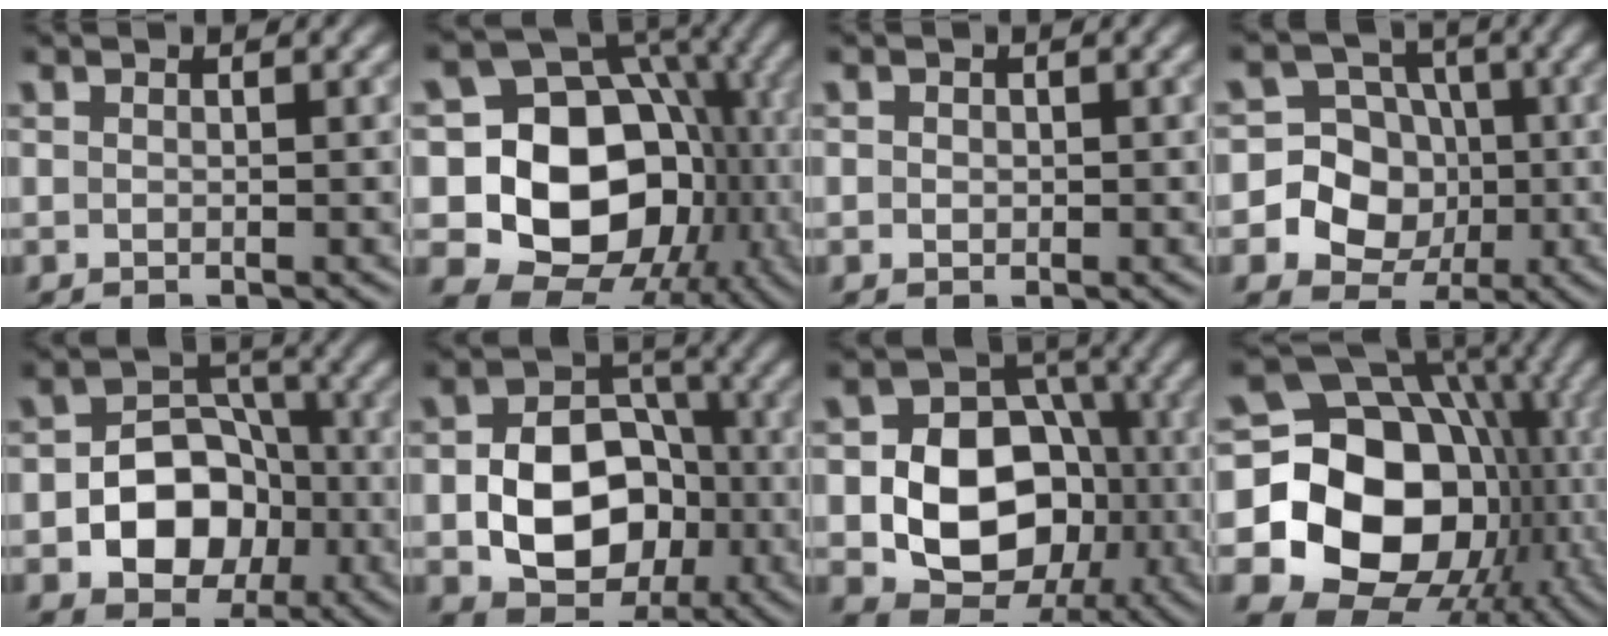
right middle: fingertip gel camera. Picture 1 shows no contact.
{"total": 16.2, "force": [-2.3, 13.3, 9.0], "torque": [-0.127, -0.009, -0.052]}
{"total": 0.6, "force": [0.0, 0.5, 0.2], "torque": [-0.003, -0.002, -0.001]}
{"total": 9.2, "force": [-1.1, 8.7, 2.6], "torque": [-0.065, 0.026, -0.045]}
{"total": 7.5, "force": [-2.2, 5.7, 4.4], "torque": [-0.051, 0.003, -0.047]}
{"total": 9.4, "force": [-2.2, 6.9, 6.0], "torque": [-0.091, 0.000, -0.042]}
{"total": 11.1, "force": [-1.9, 8.6, 6.7], "torque": [-0.099, 0.000, -0.042]}
{"total": 19.9, "force": [-2.3, 16.5, 10.9], "torque": [-0.157, -0.020, -0.049]}